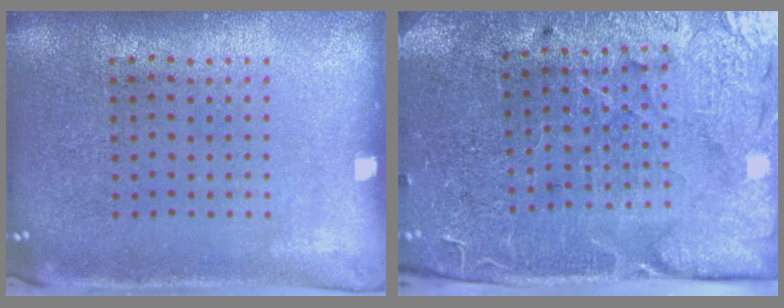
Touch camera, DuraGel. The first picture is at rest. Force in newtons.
{"total": 3.6, "press": 3.5, "slide": 0.6}